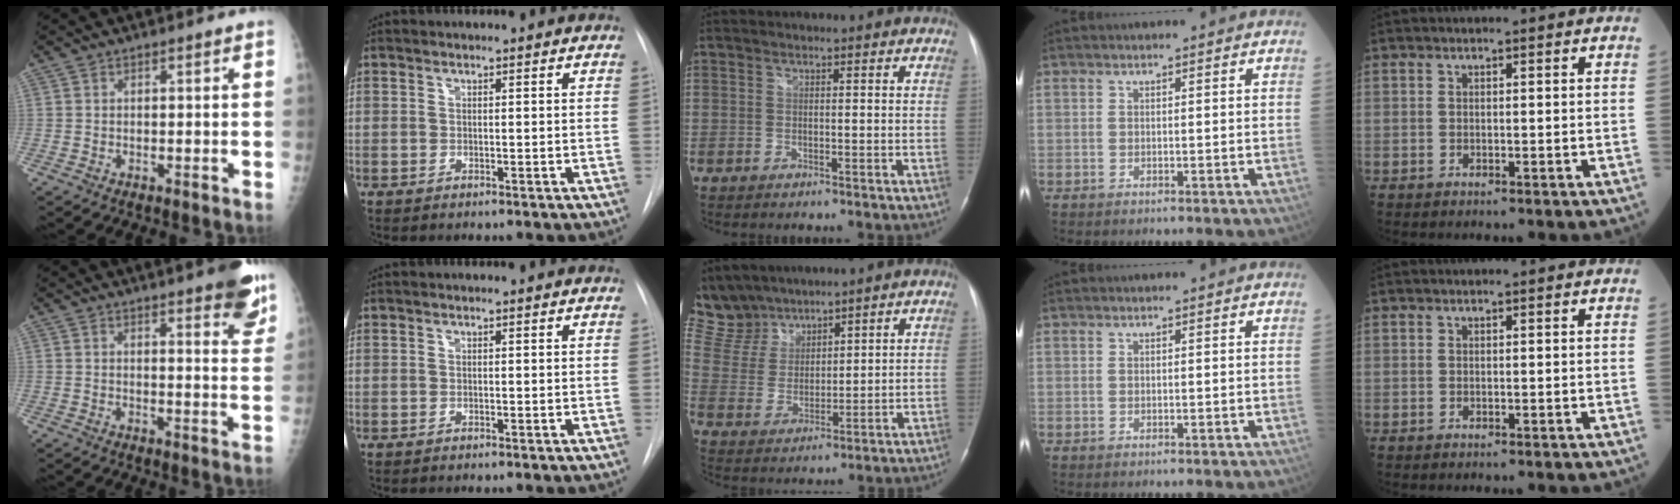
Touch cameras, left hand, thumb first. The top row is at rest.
{"thumb": {"total": 10.1, "force": [6.9, 2.5, 7.0], "torque": [-0.058, -0.033, 0.077]}, "middle": {"total": 11.6, "force": [10.3, 5.1, 1.3], "torque": [-0.046, 0.018, 0.224]}}